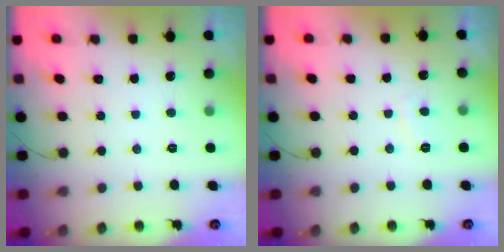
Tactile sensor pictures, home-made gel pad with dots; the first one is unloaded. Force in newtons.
{"total": 1.8, "press": 1.7, "slide": 0.6}